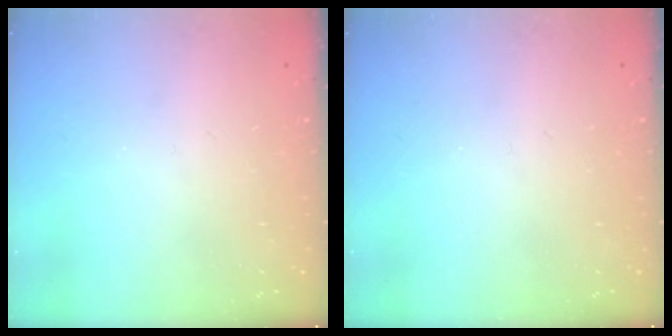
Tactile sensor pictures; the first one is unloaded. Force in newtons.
{"total": 0.0}